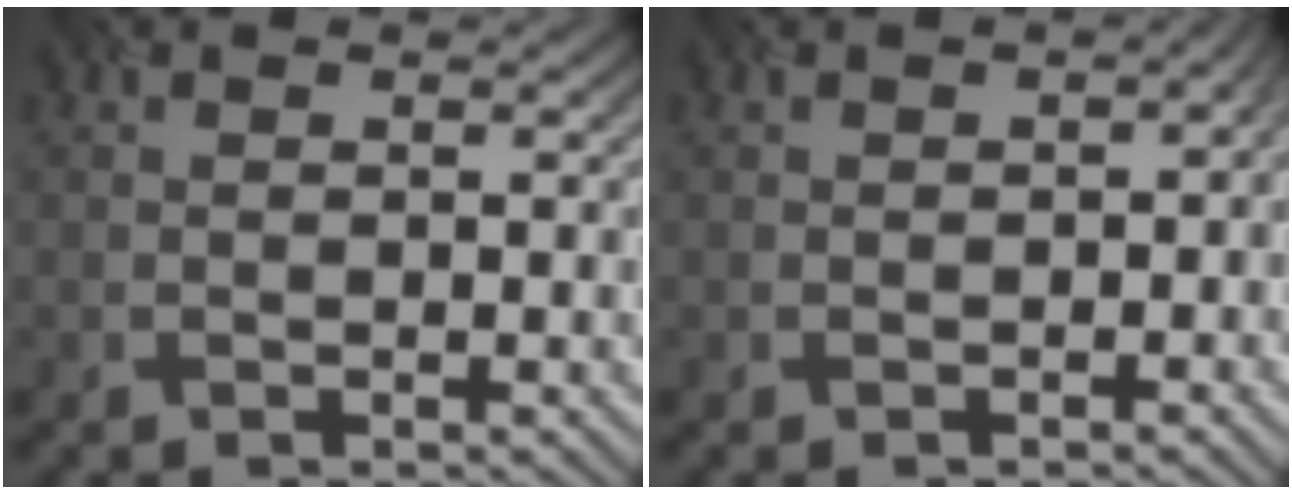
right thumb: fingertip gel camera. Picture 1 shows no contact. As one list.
[{"total": 2.6, "force": [-0.9, 1.4, 1.9], "torque": [-0.015, 0.001, 0.007]}]